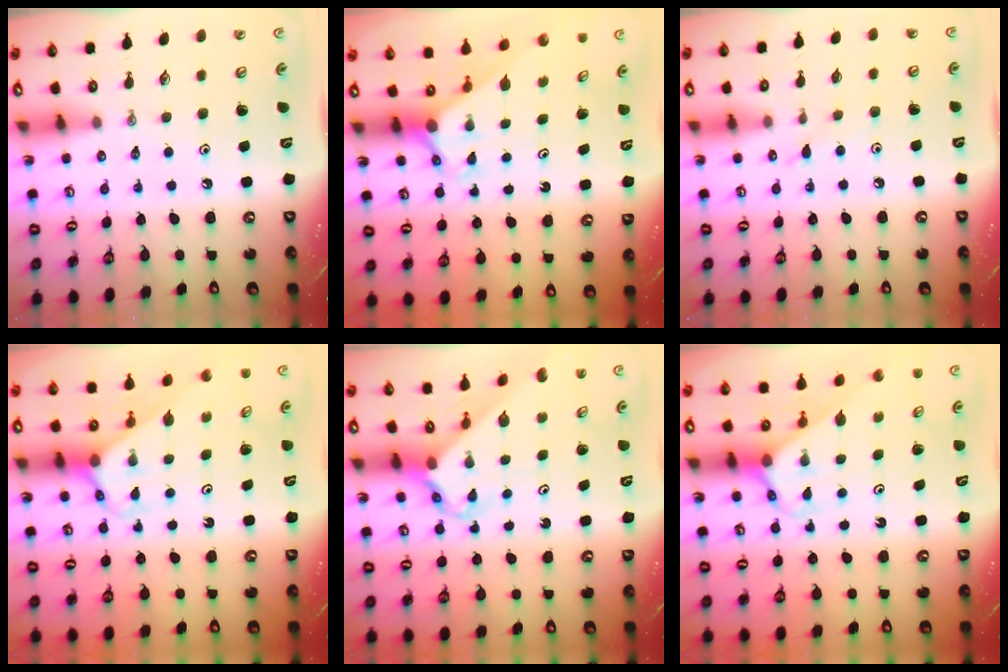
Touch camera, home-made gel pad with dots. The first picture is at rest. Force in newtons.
{"total": 2.8, "press": 2.8, "slide": 0.0}
{"total": 5.5, "press": 5.5, "slide": 0.6}
{"total": 2.9, "press": 2.9, "slide": 0.2}
{"total": 2.7, "press": 2.7, "slide": 0.2}
{"total": 2.9, "press": 2.9, "slide": 0.2}